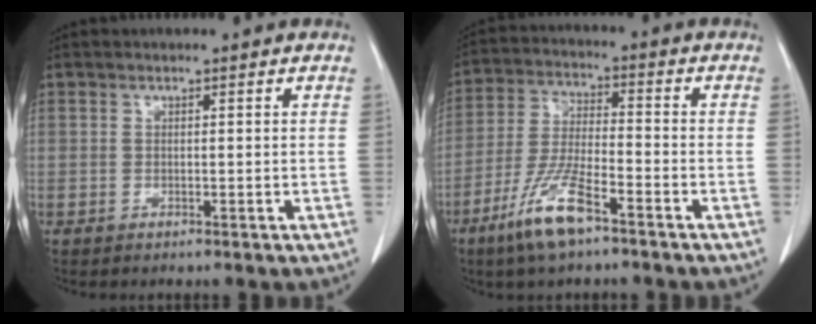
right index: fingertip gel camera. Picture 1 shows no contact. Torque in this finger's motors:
{"motor_torque": [1.06, -0.86, 0.23, 0.14]}